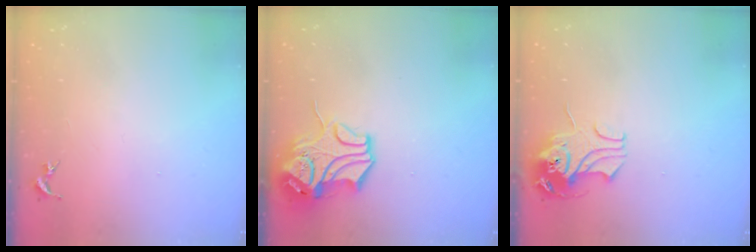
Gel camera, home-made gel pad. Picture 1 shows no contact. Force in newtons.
{"total": 14.0, "press": 13.8, "slide": 2.1}
{"total": 11.0, "press": 10.9, "slide": 1.5}